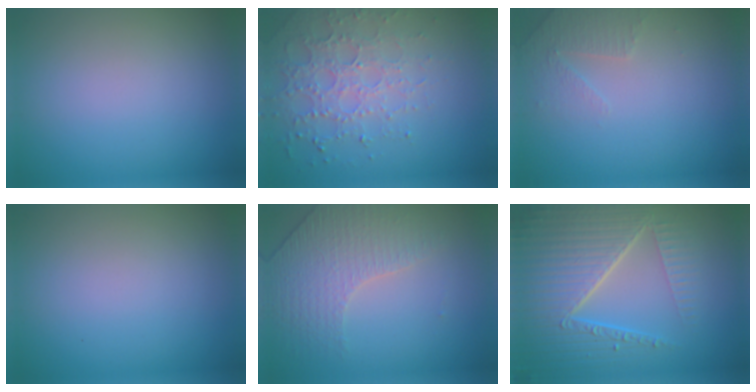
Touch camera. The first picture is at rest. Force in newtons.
{"total": 4.4, "press": 3.6, "slide": 2.6}
{"total": 1.9, "press": 1.8, "slide": 0.5}
{"total": 0.0}
{"total": 4.1, "press": 3.1, "slide": 2.7}
{"total": 7.9, "press": 5.8, "slide": 5.3}